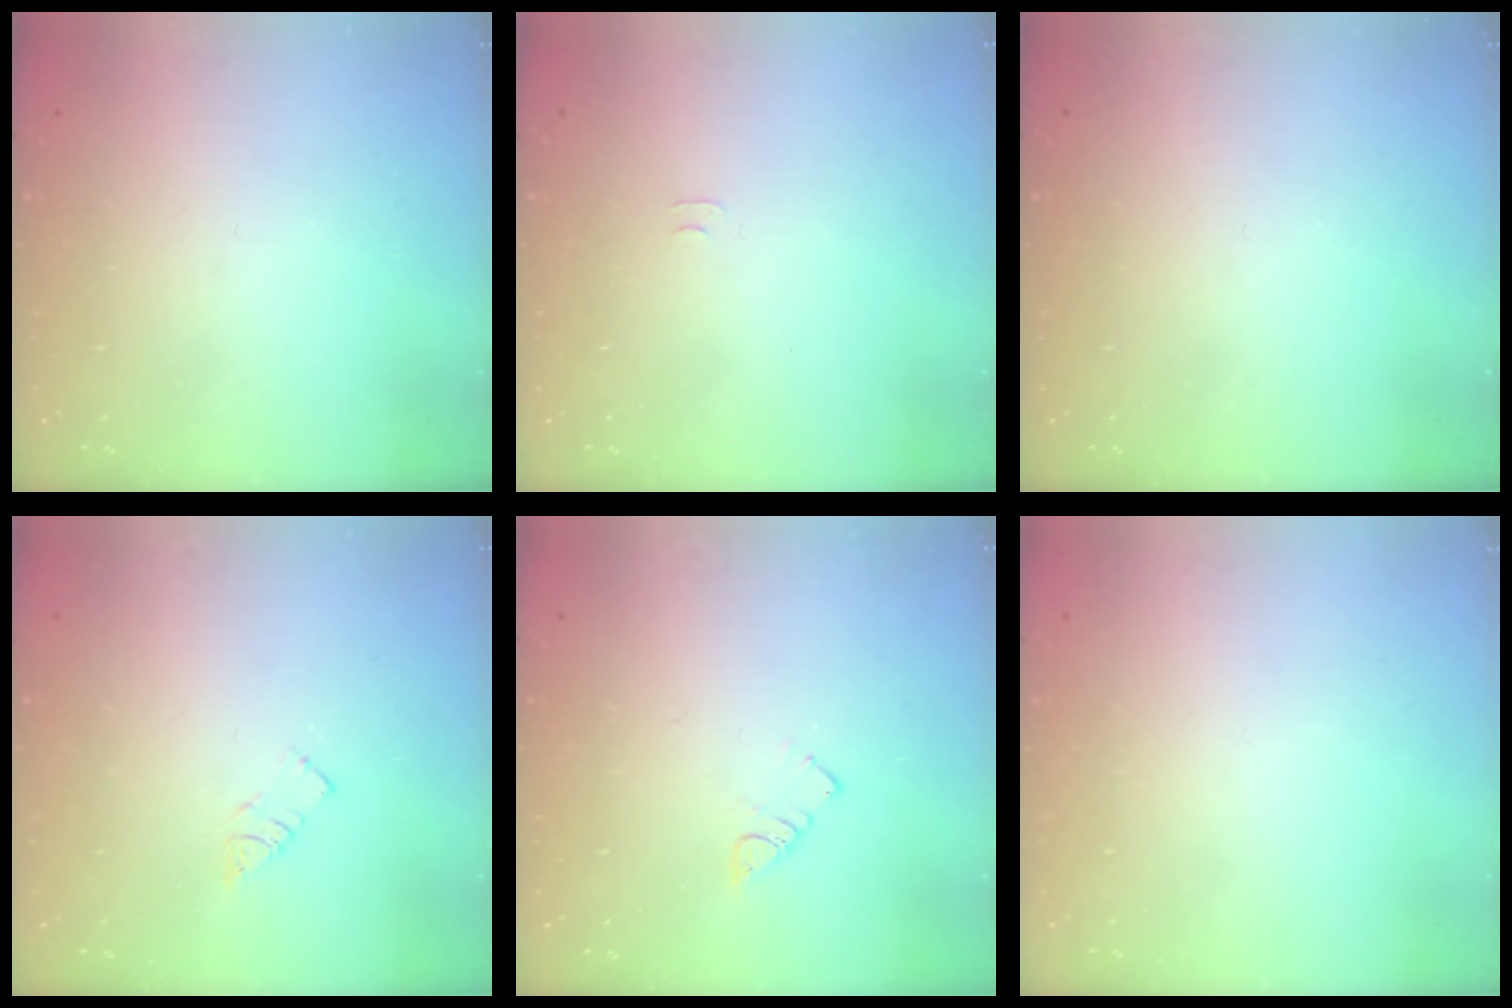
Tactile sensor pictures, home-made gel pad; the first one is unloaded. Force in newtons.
{"total": 3.7, "press": 3.7, "slide": 0.4}
{"total": 0.0}
{"total": 3.7, "press": 3.7, "slide": 0.2}
{"total": 3.1, "press": 3.1, "slide": 0.3}
{"total": 1.5, "press": 1.5, "slide": 0.1}